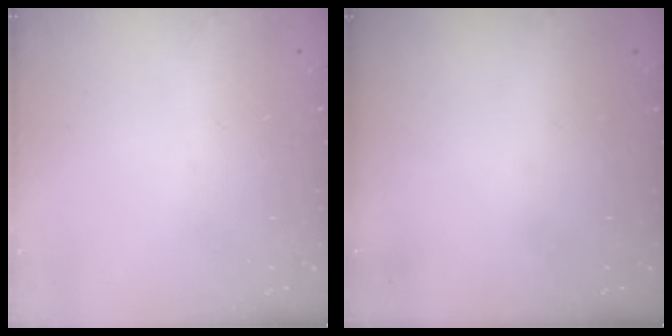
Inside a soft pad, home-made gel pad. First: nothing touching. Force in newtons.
{"total": 0.0}